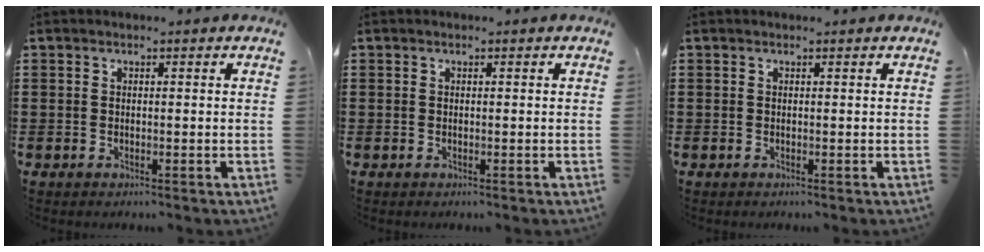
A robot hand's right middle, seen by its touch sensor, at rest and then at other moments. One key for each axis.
{"total": 0.0}
{"total": 0.0}